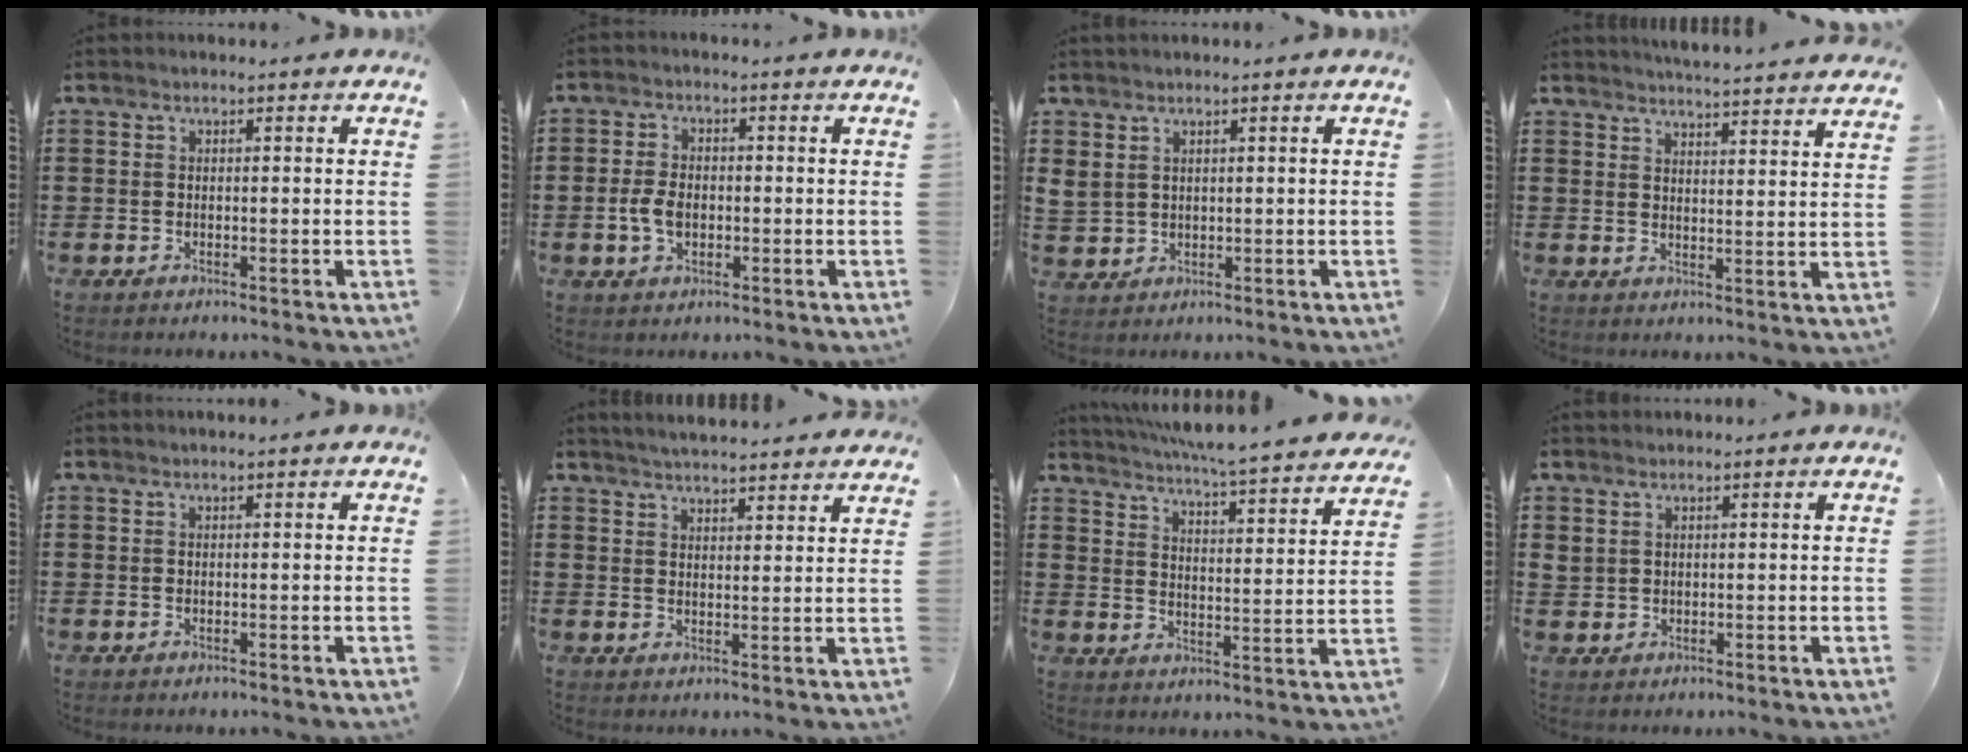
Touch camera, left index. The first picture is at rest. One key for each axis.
{"total": 4.3, "fx": -0.7, "fy": 2.7, "fz": 3.3, "tx": -0.084, "ty": -0.001, "tz": -0.019}
{"total": 1.9, "fx": 1.2, "fy": 1.4, "fz": 0.6, "tx": -0.019, "ty": 0.005, "tz": 0.022}
{"total": 4.2, "fx": 4.2, "fy": -0.7, "fz": 0.3, "tx": -0.014, "ty": -0.031, "tz": 0.071}
{"total": 0.5, "fx": 0.4, "fy": 0.0, "fz": 0.4, "tx": -0.008, "ty": -0.001, "tz": 0.008}
{"total": 3.8, "fx": 3.8, "fy": -0.4, "fz": 0.4, "tx": -0.019, "ty": -0.018, "tz": 0.067}
{"total": 5.4, "fx": 5.0, "fy": -0.9, "fz": 1.9, "tx": -0.060, "ty": -0.045, "tz": 0.078}
{"total": 1.8, "fx": 1.5, "fy": 1.0, "fz": 0.1, "tx": -0.007, "ty": 0.003, "tz": 0.031}